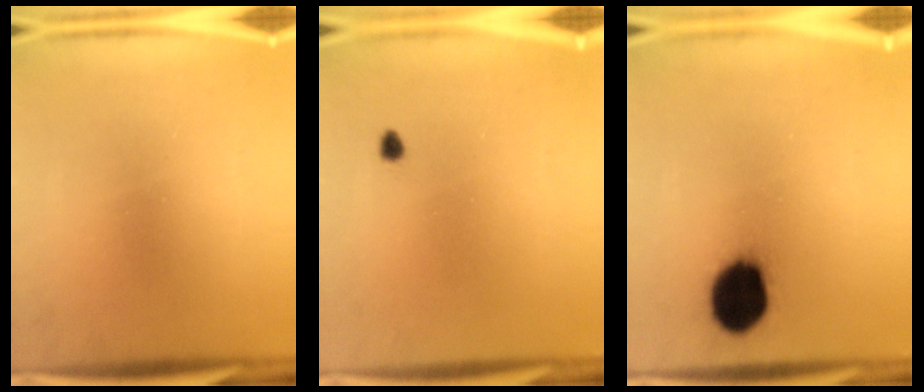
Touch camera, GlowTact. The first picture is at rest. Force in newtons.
{"total": 1.0}
{"total": 14.2}